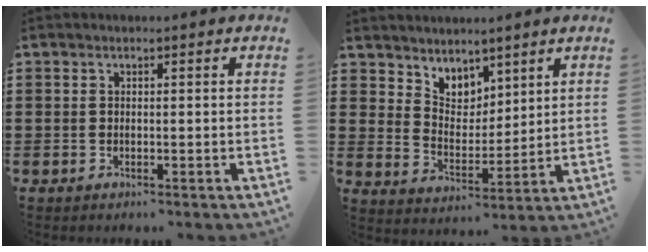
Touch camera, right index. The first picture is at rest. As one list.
[{"total": 4.9, "force": [4.1, 2.6, 0.1], "torque": [-0.025, -0.015, 0.076]}]